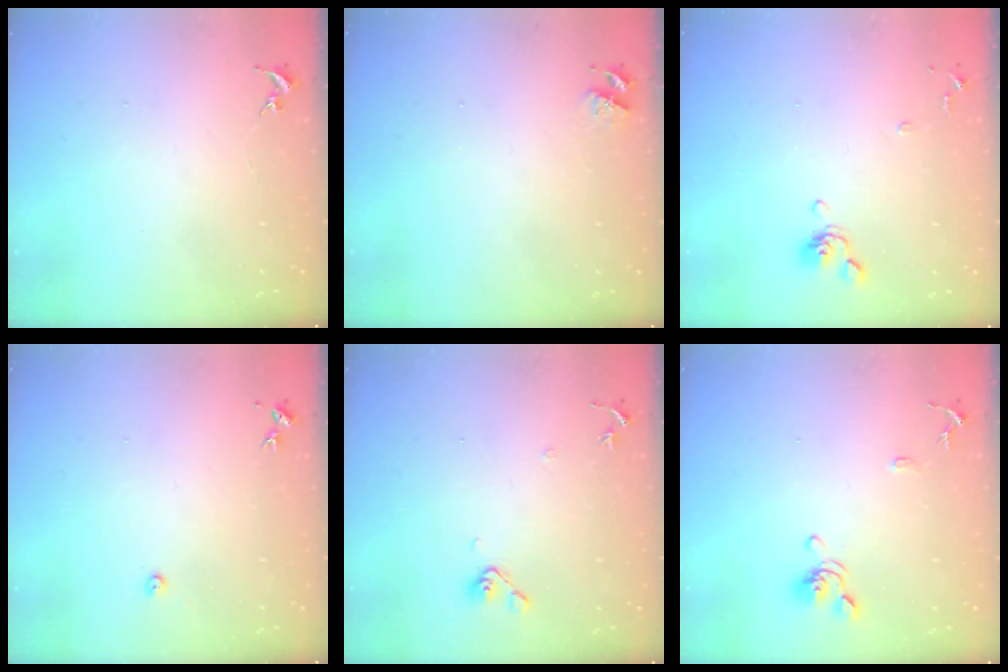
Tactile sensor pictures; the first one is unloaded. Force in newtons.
{"total": 3.5, "press": 3.5, "slide": 0.5}
{"total": 7.9, "press": 7.8, "slide": 1.5}
{"total": 2.2, "press": 2.2, "slide": 0.3}
{"total": 7.6, "press": 7.3, "slide": 2.0}
{"total": 9.3, "press": 9.1, "slide": 1.4}